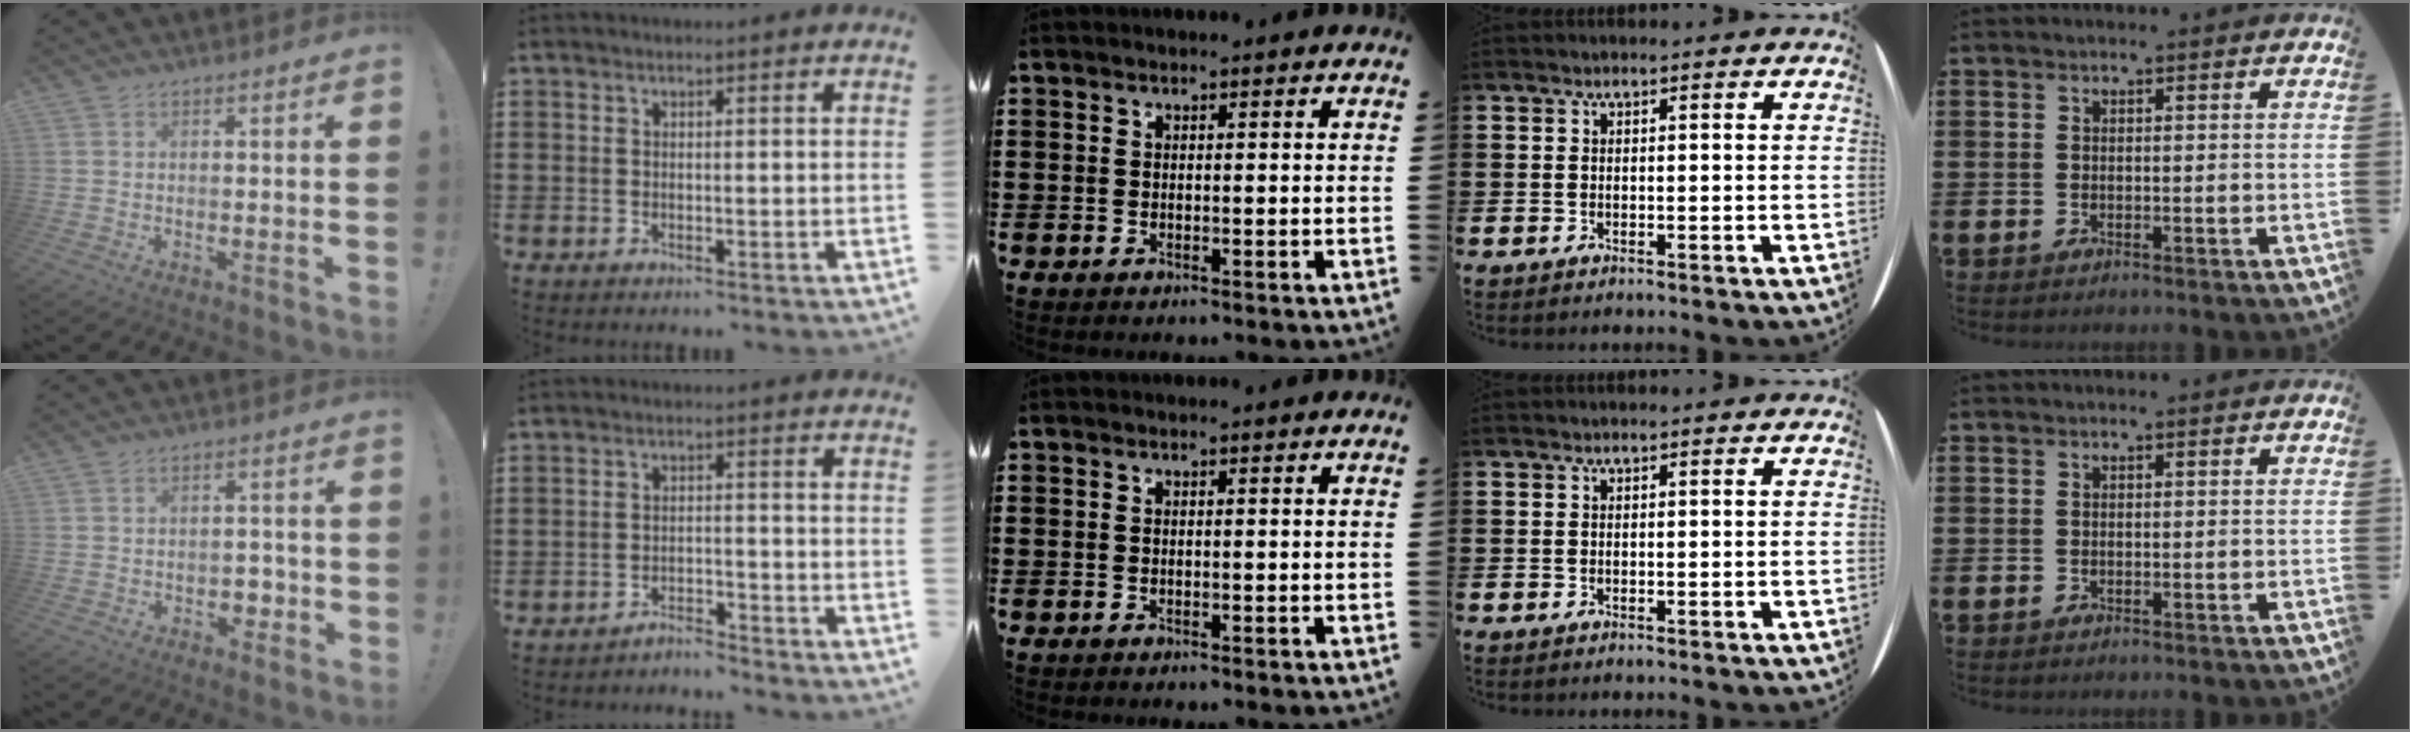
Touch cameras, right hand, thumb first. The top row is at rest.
{"thumb": {"total": 3.7, "force": [-1.1, 3.0, 1.9], "torque": [-0.015, 0.001, -0.021]}, "index": {"total": 2.6, "force": [-2.6, 0.1, -0.1], "torque": [-0.006, 0.003, -0.056]}}